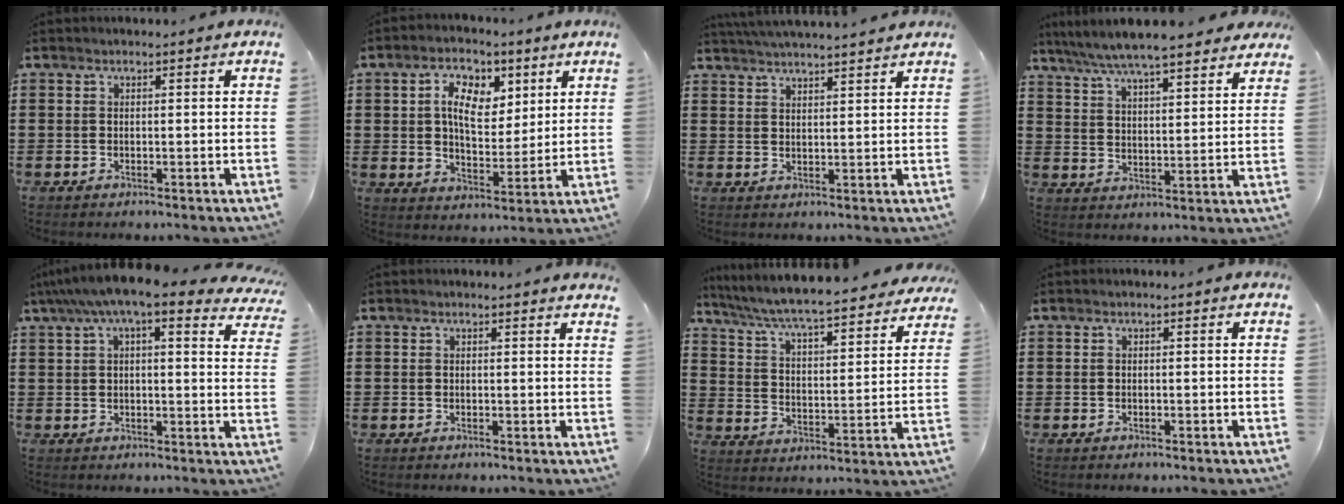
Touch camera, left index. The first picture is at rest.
{"total": 7.6, "force": [3.2, 4.5, 5.2], "torque": [-0.099, 0.005, 0.051]}
{"total": 3.2, "force": [3.1, -0.5, 0.3], "torque": [-0.016, -0.011, 0.058]}
{"total": 6.6, "force": [6.1, 0.2, 2.4], "torque": [-0.072, -0.029, 0.107]}
{"total": 8.2, "force": [6.2, 1.1, 5.3], "torque": [-0.120, -0.012, 0.109]}
{"total": 1.0, "force": [0.9, -0.2, 0.5], "torque": [-0.011, -0.003, 0.017]}
{"total": 5.7, "force": [5.2, -0.3, 2.2], "torque": [-0.069, -0.045, 0.082]}
{"total": 0.0}